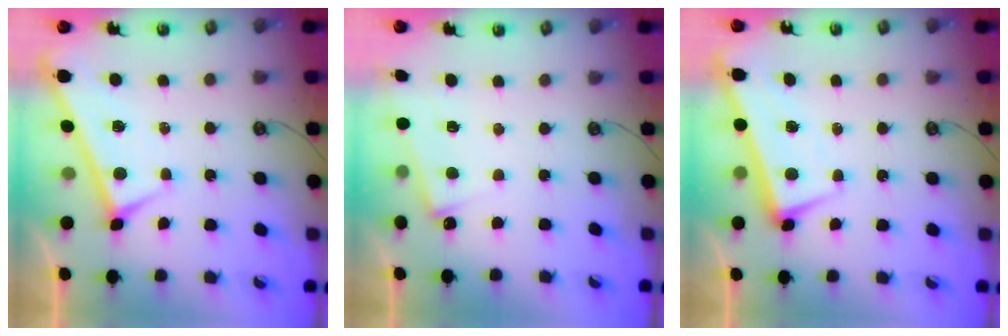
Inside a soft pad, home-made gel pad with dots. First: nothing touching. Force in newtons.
{"total": 5.8, "press": 5.8, "slide": 0.4}
{"total": 1.5, "press": 0.4, "slide": 1.5}